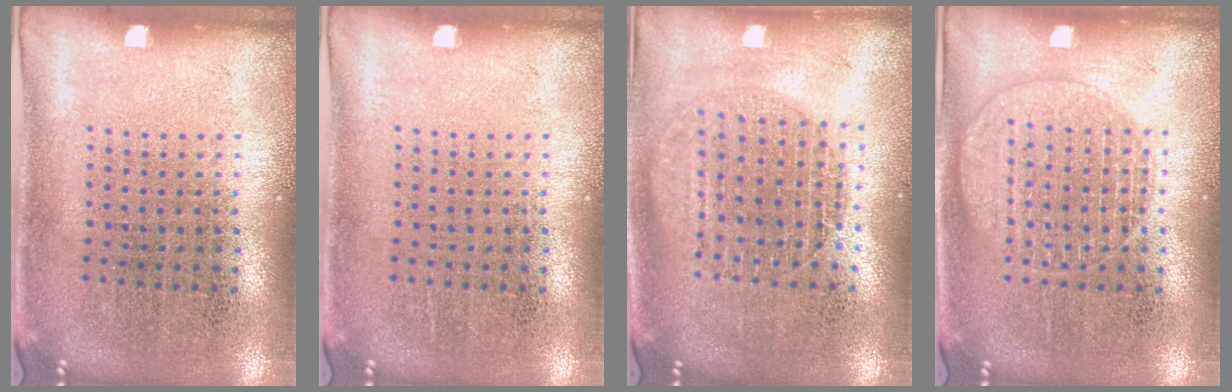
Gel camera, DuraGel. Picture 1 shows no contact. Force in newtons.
{"total": 0.0}
{"total": 1.6, "press": 1.4, "slide": 0.7}
{"total": 2.6, "press": 2.6, "slide": 0.4}